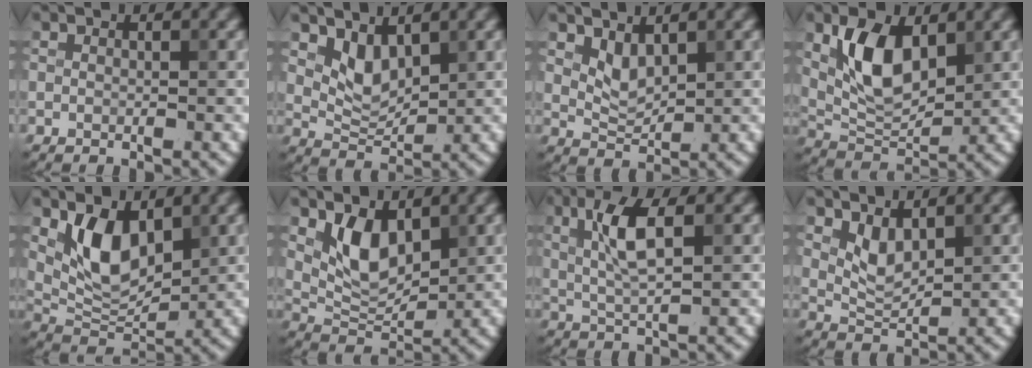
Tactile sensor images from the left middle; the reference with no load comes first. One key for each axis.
{"total": 3.0, "fx": 1.6, "fy": 1.7, "fz": 1.9, "tx": -0.037, "ty": -0.010, "tz": 0.036}
{"total": 2.2, "fx": 1.3, "fy": 1.1, "fz": 1.4, "tx": -0.028, "ty": -0.007, "tz": 0.031}
{"total": 6.5, "fx": 2.1, "fy": 3.5, "fz": 5.0, "tx": -0.098, "ty": 0.000, "tz": 0.040}
{"total": 5.8, "fx": 2.3, "fy": 3.1, "fz": 4.3, "tx": -0.085, "ty": -0.010, "tz": 0.047}
{"total": 4.6, "fx": 1.9, "fy": 2.6, "fz": 3.3, "tx": -0.066, "ty": -0.007, "tz": 0.039}
{"total": 4.6, "fx": 1.3, "fy": 1.2, "fz": 4.3, "tx": -0.091, "ty": 0.007, "tz": 0.024}
{"total": 2.4, "fx": 1.3, "fy": 1.2, "fz": 1.7, "tx": -0.035, "ty": -0.006, "tz": 0.030}